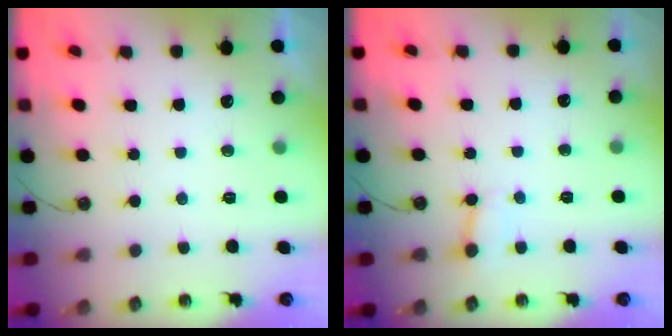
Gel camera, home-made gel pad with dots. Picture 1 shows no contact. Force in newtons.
{"total": 2.5, "press": 2.5, "slide": 0.2}